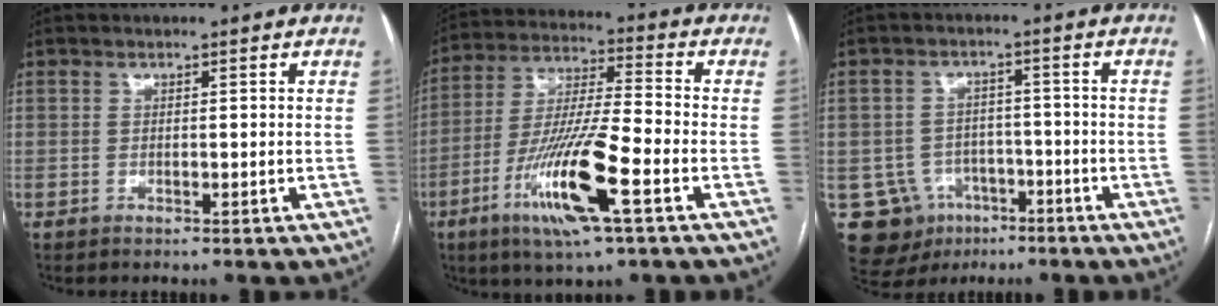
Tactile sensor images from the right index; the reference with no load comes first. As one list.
[{"total": 15.3, "force": [-6.4, 1.1, 13.8], "torque": [-0.276, -0.017, -0.117]}, {"total": 10.9, "force": [-4.8, 9.4, 2.7], "torque": [-0.061, 0.018, -0.060]}]